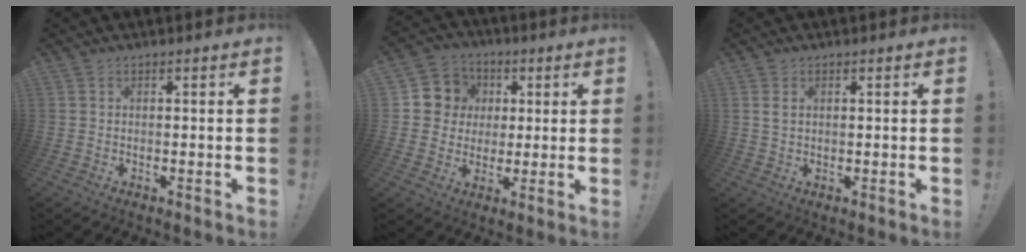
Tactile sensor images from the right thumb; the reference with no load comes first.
{"total": 9.5, "force": [1.1, 9.2, 2.2], "torque": [-0.028, 0.004, 0.028]}
{"total": 1.8, "force": [0.8, 1.0, 1.3], "torque": [-0.026, 0.003, 0.014]}